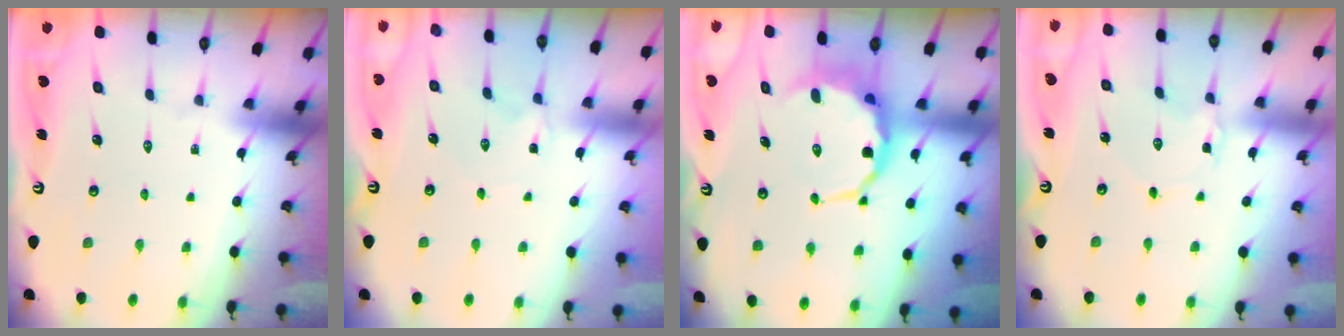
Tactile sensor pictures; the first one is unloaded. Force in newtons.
{"total": 1.4, "press": 1.3, "slide": 0.4}
{"total": 7.2, "press": 6.9, "slide": 1.7}
{"total": 2.0, "press": 2.0, "slide": 0.4}